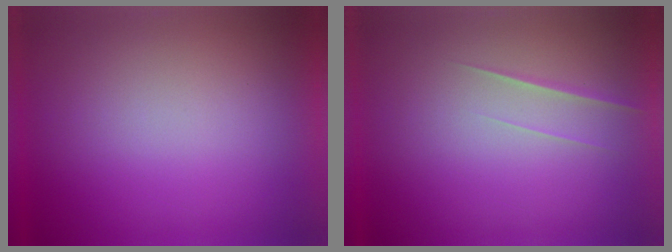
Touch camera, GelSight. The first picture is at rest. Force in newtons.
{"total": 1.7}